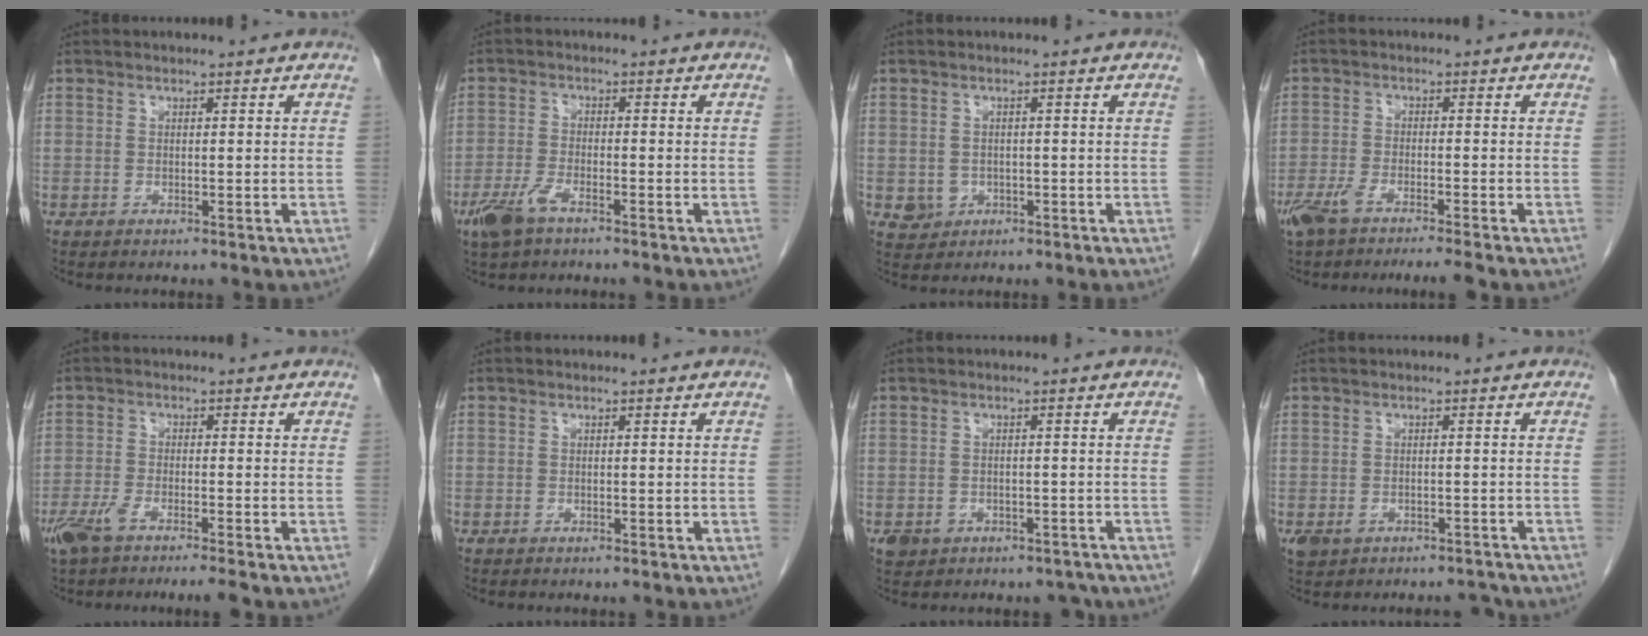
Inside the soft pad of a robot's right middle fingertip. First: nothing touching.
{"total": 4.9, "force": [-3.2, 1.5, 3.4], "torque": [-0.080, -0.006, -0.061]}
{"total": 3.0, "force": [-0.7, 2.8, 0.7], "torque": [-0.009, 0.003, -0.001]}
{"total": 7.1, "force": [-5.5, 0.4, 4.4], "torque": [-0.077, -0.009, -0.096]}
{"total": 6.6, "force": [-5.0, 0.4, 4.3], "torque": [-0.076, -0.009, -0.086]}
{"total": 0.5, "force": [-0.3, 0.4, 0.0], "torque": [-0.005, 0.003, -0.008]}
{"total": 5.3, "force": [-3.5, 3.9, 0.7], "torque": [-0.008, 0.015, -0.042]}
{"total": 4.1, "force": [-3.1, 2.5, 1.1], "torque": [-0.016, 0.008, -0.042]}